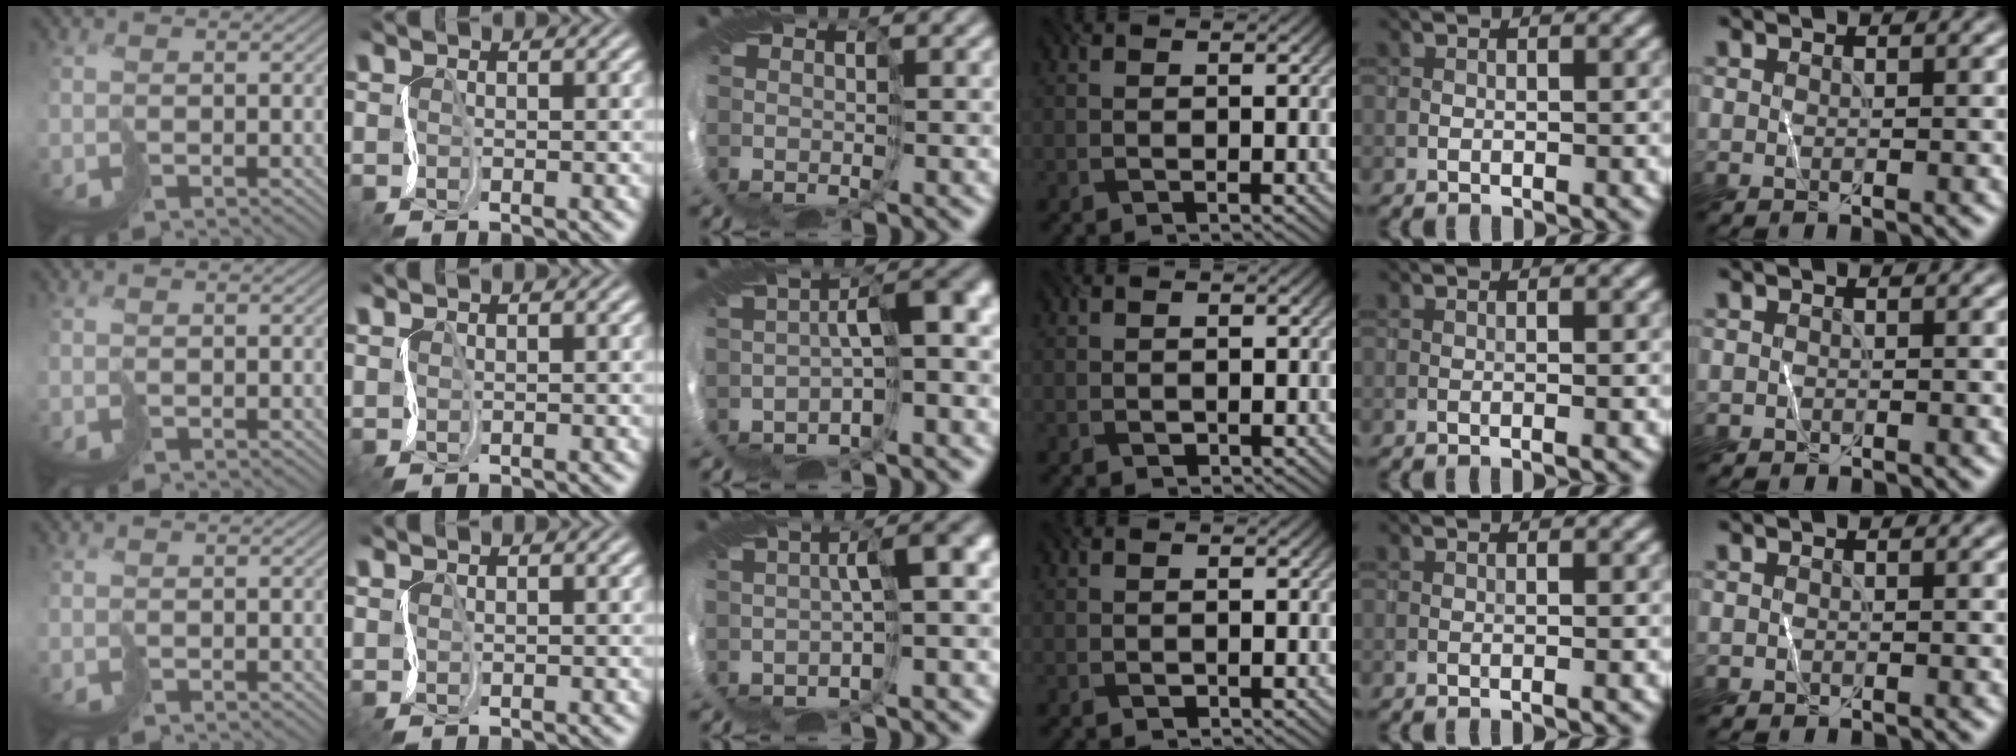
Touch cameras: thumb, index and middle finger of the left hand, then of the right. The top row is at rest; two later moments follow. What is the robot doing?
{"motion": "cut", "object": "paper"}